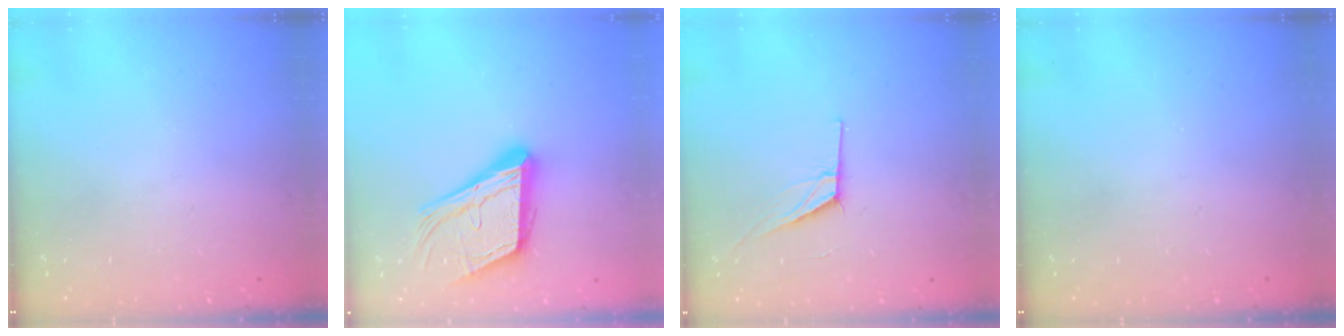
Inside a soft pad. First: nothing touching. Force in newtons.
{"total": 18.7, "press": 18.4, "slide": 3.0}
{"total": 7.8, "press": 7.2, "slide": 3.2}
{"total": 0.0}